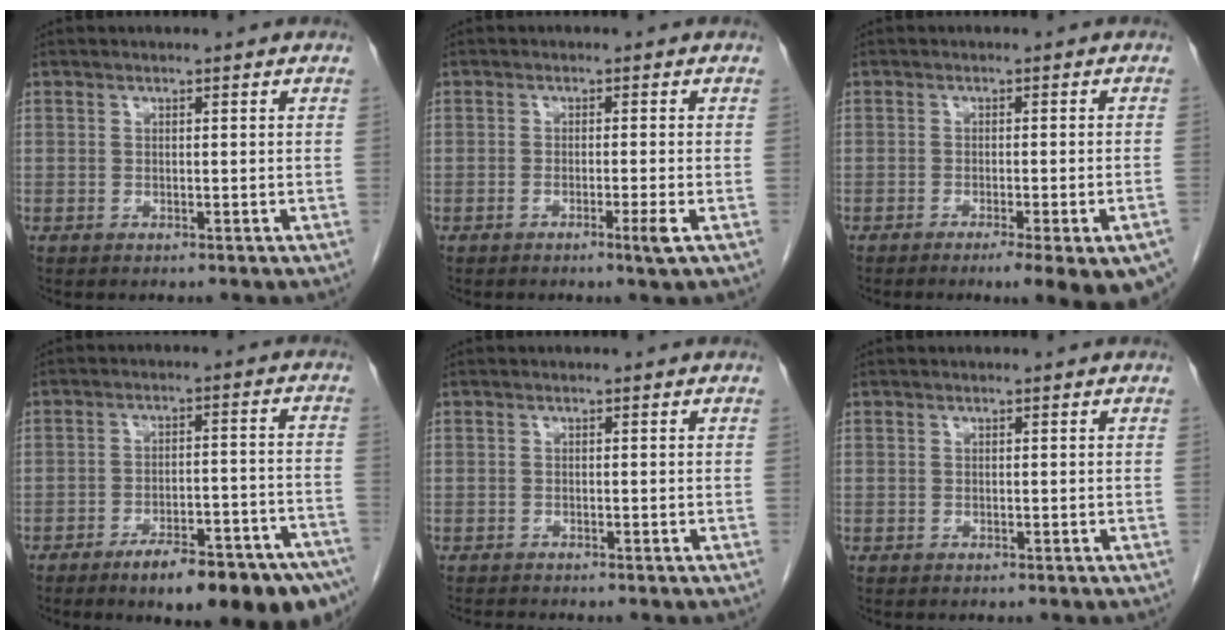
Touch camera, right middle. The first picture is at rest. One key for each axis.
{"total": 2.3, "fx": -1.2, "fy": -0.5, "fz": 1.9, "tx": -0.034, "ty": -0.006, "tz": -0.021}
{"total": 10.4, "fx": -7.2, "fy": 0.9, "fz": 7.4, "tx": -0.048, "ty": -0.009, "tz": -0.093}
{"total": 16.2, "fx": -11.3, "fy": 3.2, "fz": 11.1, "tx": -0.093, "ty": 0.023, "tz": -0.161}
{"total": 1.2, "fx": -1.1, "fy": -0.4, "fz": 0.1, "tx": -0.010, "ty": -0.007, "tz": -0.022}
{"total": 0.0}